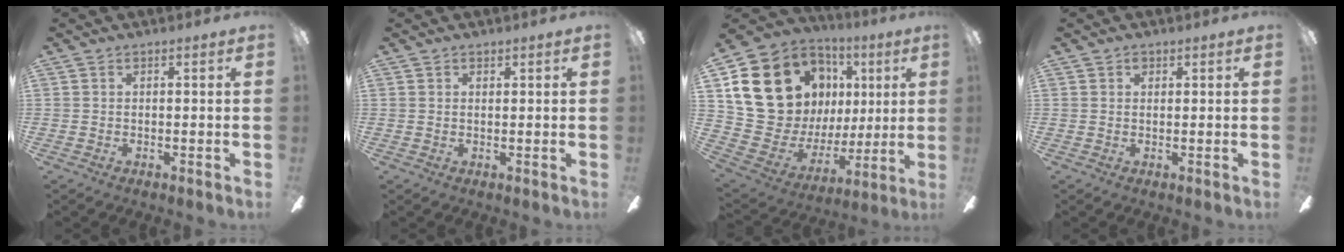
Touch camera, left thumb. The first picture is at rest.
{"total": 0.7, "force": [0.4, 0.5, 0.1], "torque": [-0.003, 0.002, 0.008]}
{"total": 21.2, "force": [9.9, 15.9, 10.0], "torque": [-0.192, -0.053, 0.212]}
{"total": 1.1, "force": [0.6, 0.8, 0.4], "torque": [-0.002, 0.000, 0.010]}